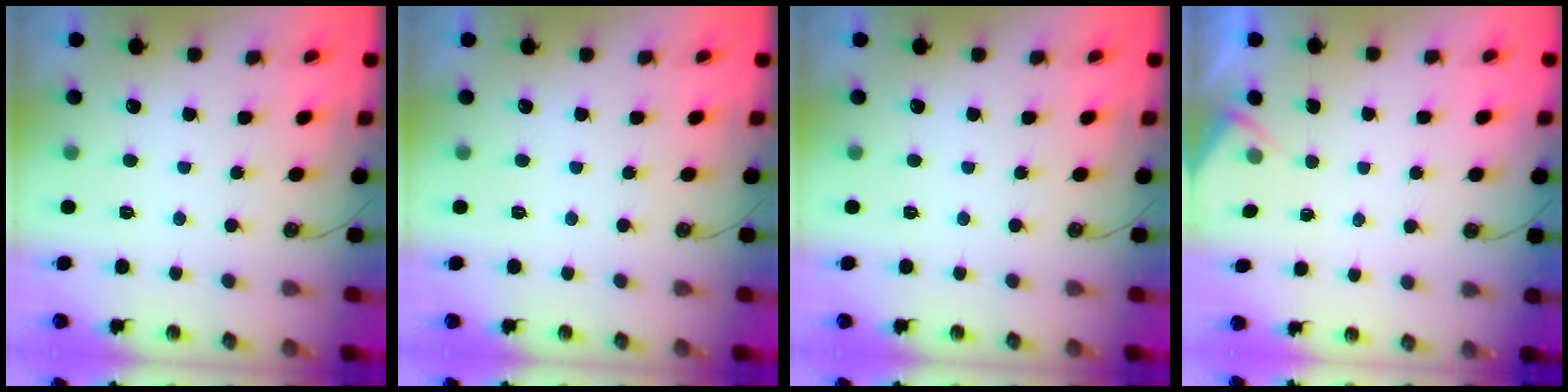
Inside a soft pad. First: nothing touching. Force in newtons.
{"total": 0.0}
{"total": 0.0}
{"total": 2.0, "press": 1.9, "slide": 0.4}